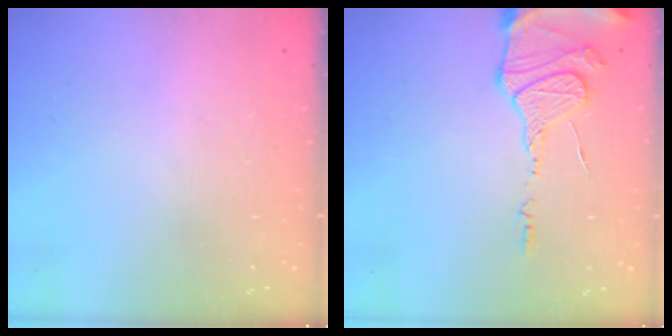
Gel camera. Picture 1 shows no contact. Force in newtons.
{"total": 13.5, "press": 13.4, "slide": 1.7}